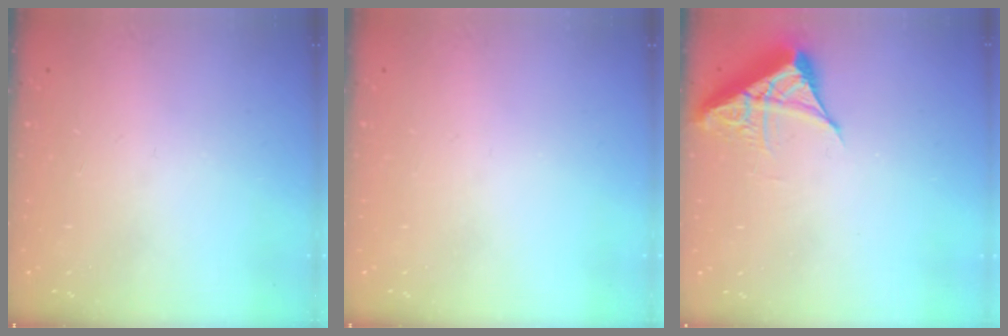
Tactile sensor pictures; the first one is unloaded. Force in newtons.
{"total": 0.0}
{"total": 6.9, "press": 6.8, "slide": 0.6}